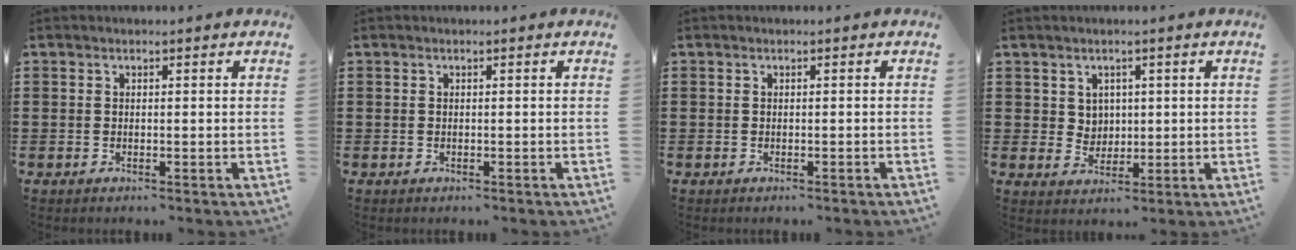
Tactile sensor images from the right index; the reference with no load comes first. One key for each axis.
{"total": 0.0}
{"total": 0.0}
{"total": 3.1, "fx": 1.4, "fy": 2.7, "fz": 0.7, "tx": -0.026, "ty": 0.008, "tz": 0.027}